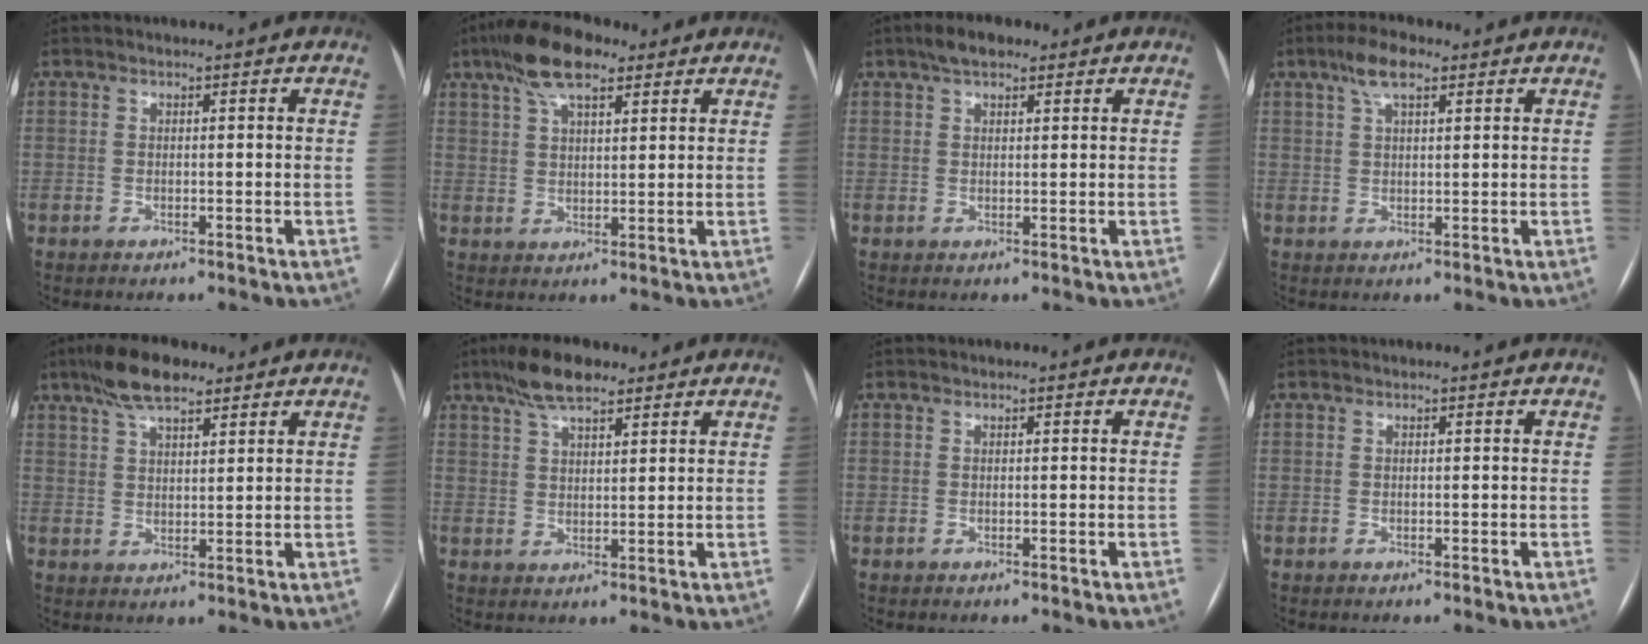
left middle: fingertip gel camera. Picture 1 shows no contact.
{"total": 9.5, "force": [6.2, 3.3, 6.4], "torque": [-0.124, 0.025, 0.108]}
{"total": 4.2, "force": [2.9, 1.8, 2.5], "torque": [-0.050, 0.017, 0.049]}
{"total": 5.1, "force": [3.1, 1.6, 3.8], "torque": [-0.078, 0.016, 0.056]}
{"total": 8.0, "force": [5.8, 2.4, 4.9], "torque": [-0.095, 0.018, 0.101]}
{"total": 7.3, "force": [5.4, 2.1, 4.4], "torque": [-0.087, 0.016, 0.096]}
{"total": 0.0}
{"total": 0.0}